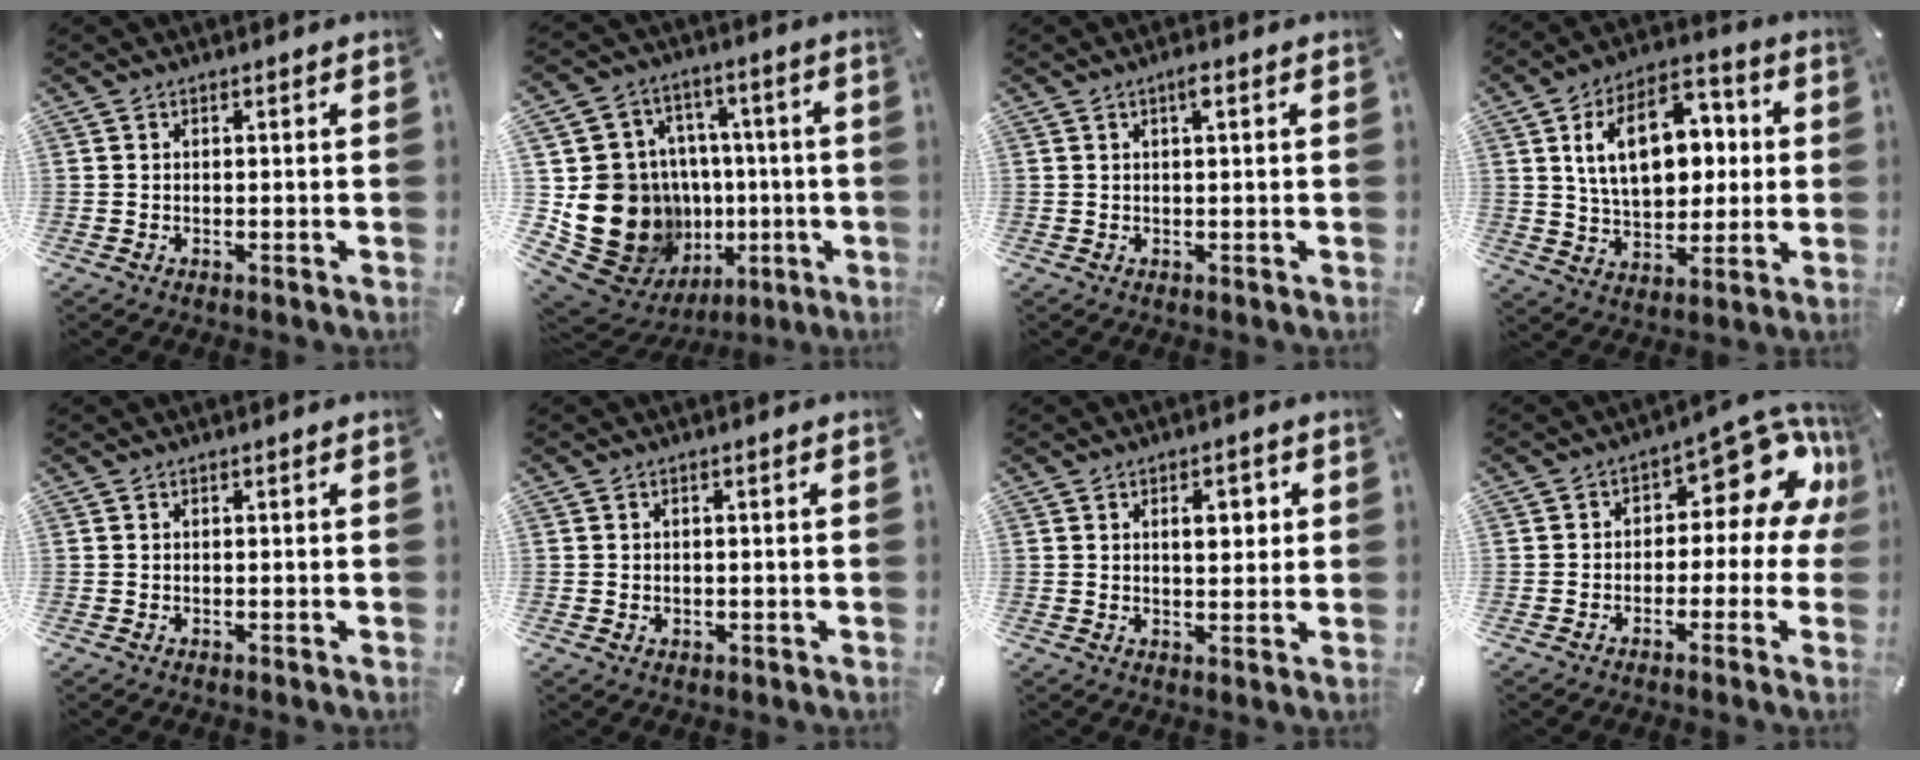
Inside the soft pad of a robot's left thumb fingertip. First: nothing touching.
{"total": 24.2, "force": [-3.9, 20.7, 11.8], "torque": [-0.198, -0.001, -0.004]}
{"total": 1.9, "force": [0.6, 0.3, 1.7], "torque": [-0.036, 0.003, 0.010]}
{"total": 17.7, "force": [3.6, 11.8, 12.6], "torque": [-0.210, 0.009, 0.065]}
{"total": 0.0}
{"total": 1.1, "force": [0.0, 1.1, 0.3], "torque": [-0.007, 0.006, -0.003]}
{"total": 5.3, "force": [1.5, 3.0, 4.2], "torque": [-0.049, -0.006, 0.013]}
{"total": 13.1, "force": [5.6, 7.0, 9.6], "torque": [-0.115, -0.041, 0.089]}